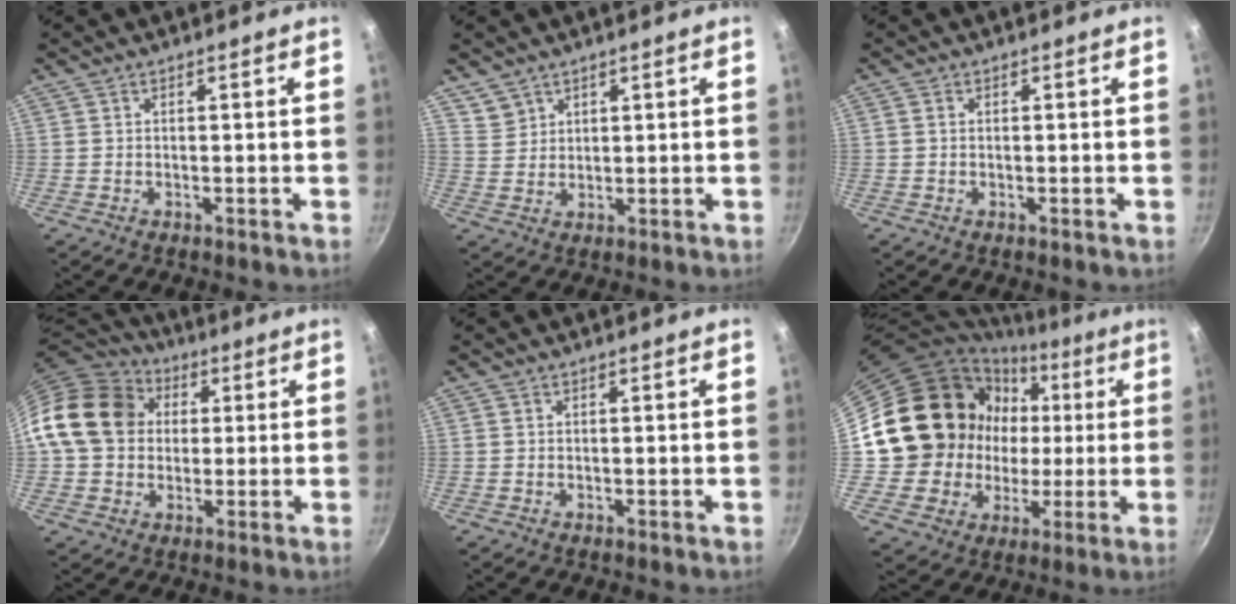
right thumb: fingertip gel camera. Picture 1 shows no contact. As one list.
[{"total": 3.2, "force": [2.5, 2.1, 0.2], "torque": [0.013, 0.004, 0.054]}, {"total": 0.8, "force": [0.1, 0.6, 0.5], "torque": [-0.009, 0.004, 0.000]}, {"total": 16.2, "force": [2.6, 13.3, 8.9], "torque": [-0.137, 0.026, 0.033]}, {"total": 0.0}, {"total": 19.5, "force": [2.3, 17.7, 8.0], "torque": [-0.116, 0.018, 0.060]}]